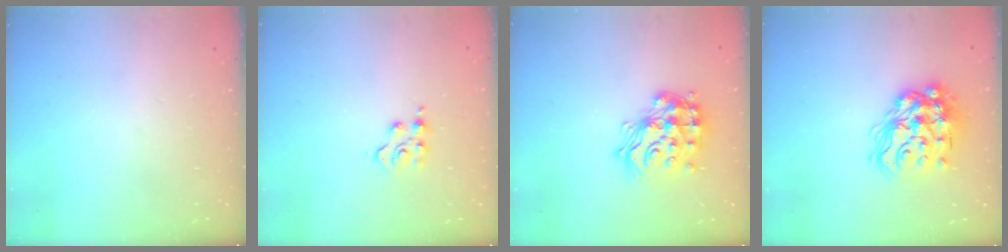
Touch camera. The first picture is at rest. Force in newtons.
{"total": 3.3, "press": 3.3, "slide": 0.6}
{"total": 18.4, "press": 18.4, "slide": 1.0}
{"total": 18.1, "press": 18.1, "slide": 1.3}